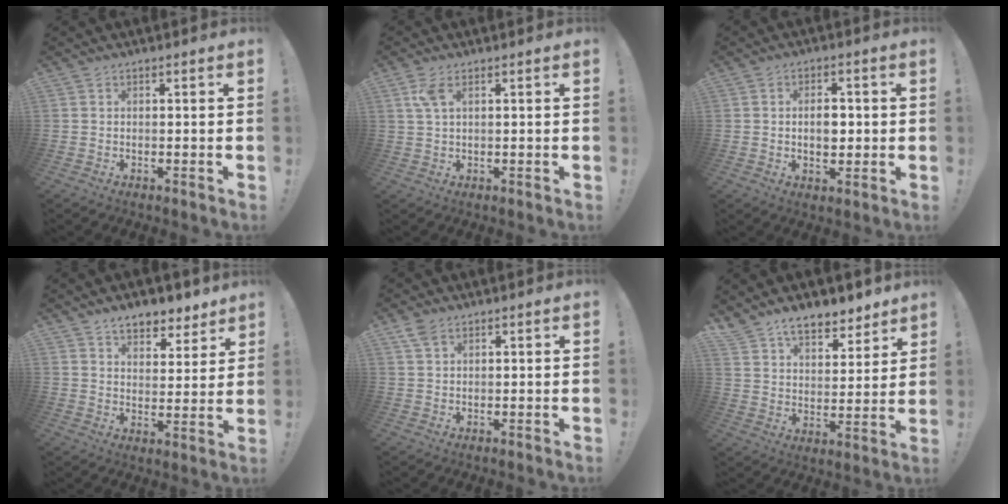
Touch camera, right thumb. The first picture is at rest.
{"total": 4.1, "force": [1.8, 1.6, 3.3], "torque": [-0.063, 0.001, 0.032]}
{"total": 5.2, "force": [0.1, 3.5, 3.8], "torque": [-0.048, 0.002, -0.002]}
{"total": 8.4, "force": [6.7, 4.2, 2.8], "torque": [-0.033, -0.047, 0.123]}
{"total": 3.5, "force": [2.2, 1.8, 2.1], "torque": [-0.041, -0.004, 0.043]}
{"total": 11.0, "force": [8.9, 5.2, 3.8], "torque": [-0.067, -0.062, 0.168]}